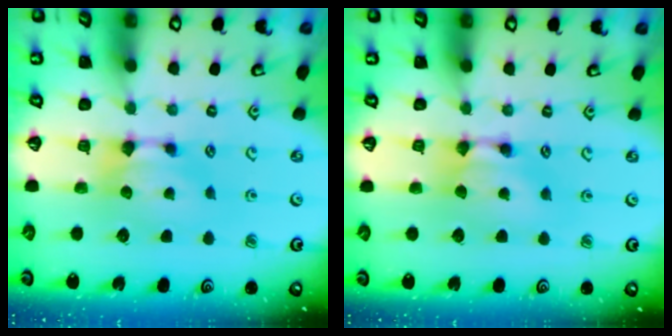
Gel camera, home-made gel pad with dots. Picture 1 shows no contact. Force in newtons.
{"total": 1.4, "press": 1.4, "slide": 0.1}